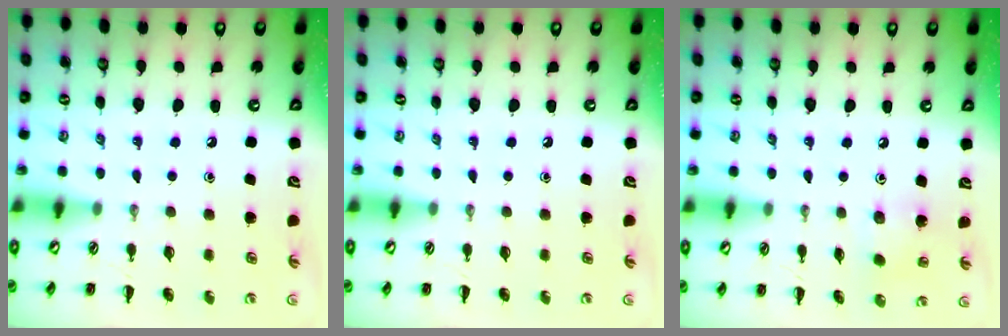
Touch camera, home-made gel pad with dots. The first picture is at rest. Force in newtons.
{"total": 0.0}
{"total": 4.0, "press": 3.9, "slide": 0.3}